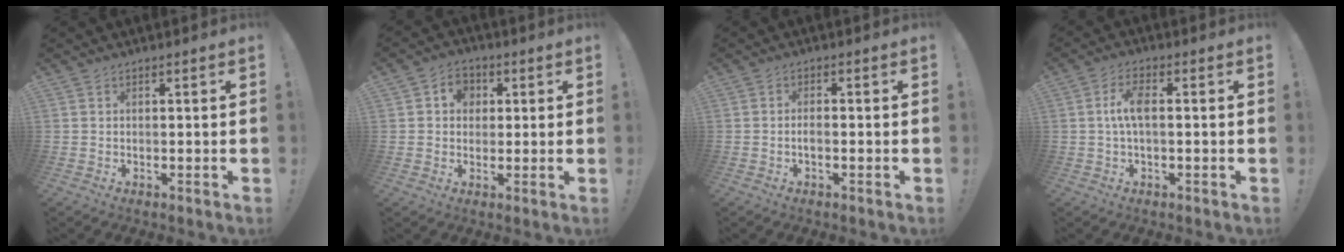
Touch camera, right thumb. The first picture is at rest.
{"total": 6.1, "force": [1.1, 5.5, 2.5], "torque": [-0.043, 0.010, 0.021]}
{"total": 1.9, "force": [-0.9, 0.7, 1.5], "torque": [-0.026, 0.005, -0.016]}
{"total": 6.0, "force": [0.1, 2.4, 5.6], "torque": [-0.114, 0.012, 0.002]}